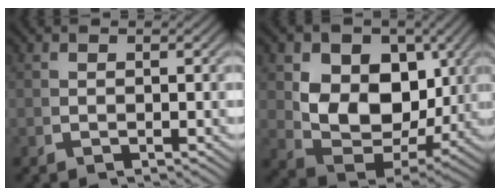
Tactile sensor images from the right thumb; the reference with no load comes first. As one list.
[{"total": 11.0, "force": [1.2, 7.6, 8.0], "torque": [-0.160, -0.046, 0.037]}]